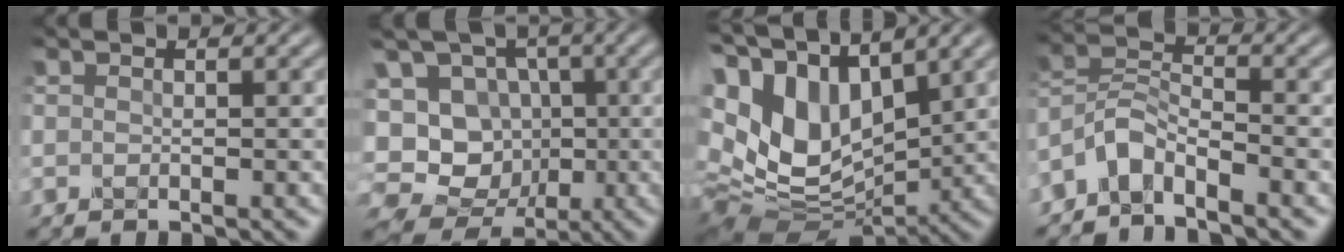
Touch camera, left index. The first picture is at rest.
{"total": 13.8, "force": [-1.8, 12.3, 5.9], "torque": [-0.144, 0.025, -0.041]}
{"total": 14.0, "force": [4.0, 8.7, 10.1], "torque": [-0.231, 0.009, 0.087]}
{"total": 3.3, "force": [-2.8, 0.8, 1.5], "torque": [-0.030, 0.010, -0.071]}